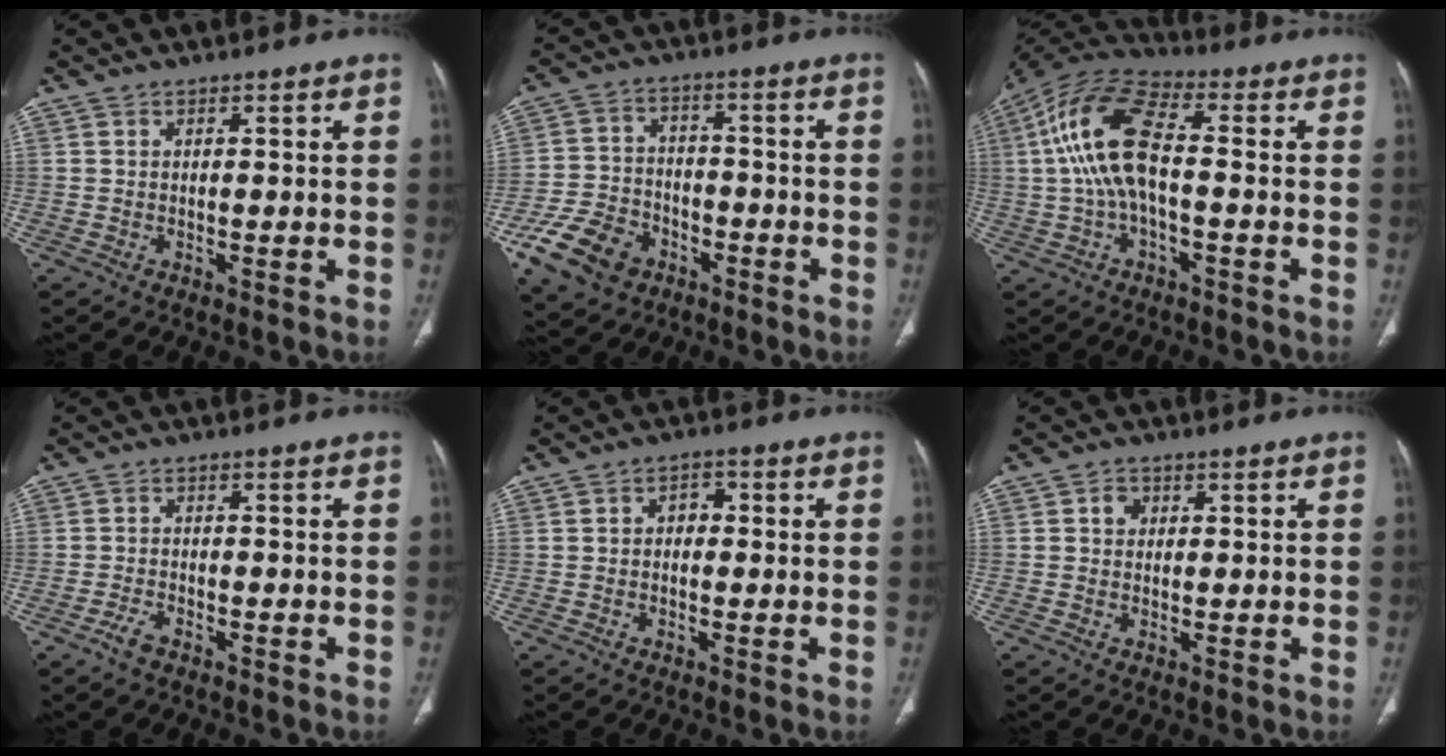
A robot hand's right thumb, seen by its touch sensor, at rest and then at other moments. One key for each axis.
{"total": 12.6, "fx": -6.6, "fy": 8.8, "fz": 6.1, "tx": -0.106, "ty": 0.029, "tz": -0.114}
{"total": 14.5, "fx": 0.0, "fy": 6.2, "fz": 13.1, "tx": -0.275, "ty": 0.038, "tz": -0.006}
{"total": 2.3, "fx": -1.7, "fy": 0.8, "fz": 1.3, "tx": -0.034, "ty": 0.008, "tz": -0.033}
{"total": 2.6, "fx": 0.0, "fy": 2.0, "fz": 1.7, "tx": -0.011, "ty": 0.012, "tz": -0.006}
{"total": 2.1, "fx": 0.5, "fy": 1.8, "fz": 0.9, "tx": -0.005, "ty": 0.001, "tz": 0.007}